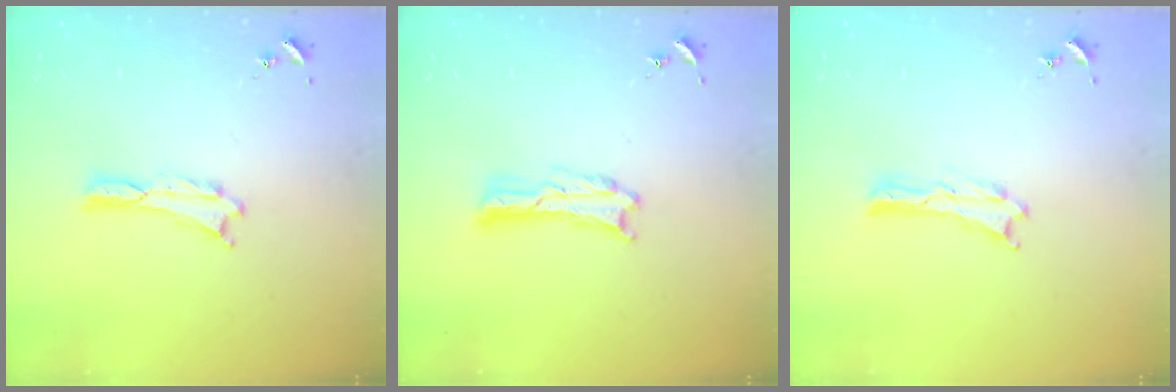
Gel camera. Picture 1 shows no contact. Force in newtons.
{"total": 0.8, "press": 0.8, "slide": 0.2}
{"total": 0.0}